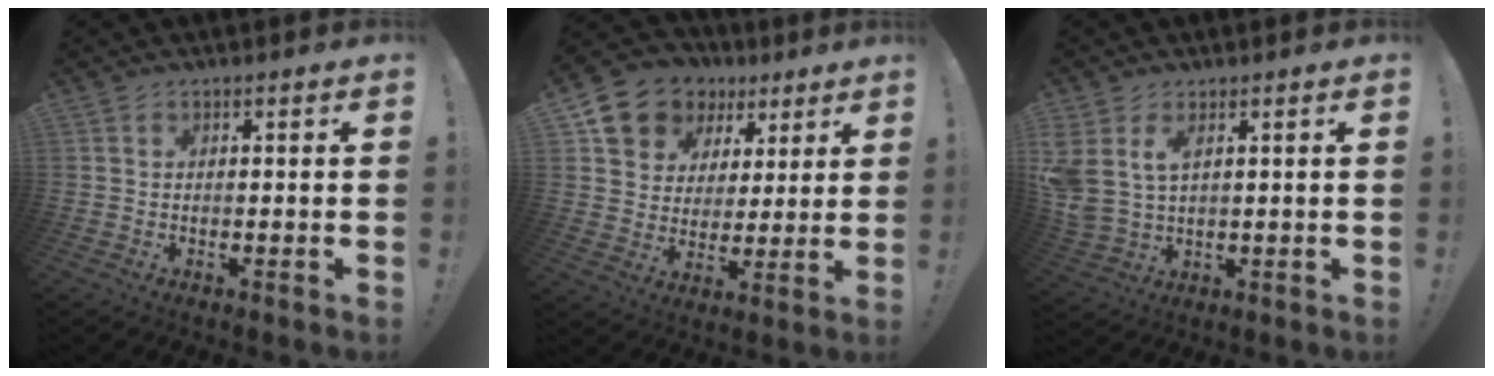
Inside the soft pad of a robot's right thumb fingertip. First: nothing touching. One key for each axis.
{"total": 12.0, "fx": 7.5, "fy": 8.9, "fz": 3.2, "tx": -0.056, "ty": -0.053, "tz": 0.149}
{"total": 7.0, "fx": 3.4, "fy": 4.1, "fz": 4.6, "tx": -0.102, "ty": -0.019, "tz": 0.062}